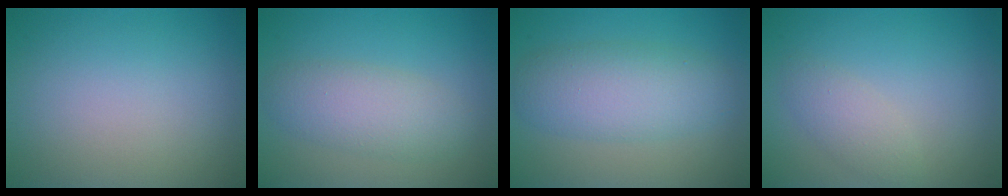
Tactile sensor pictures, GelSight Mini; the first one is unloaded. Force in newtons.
{"total": 3.9, "press": 3.9, "slide": 0.1}
{"total": 5.4, "press": 5.4, "slide": 0.0}
{"total": 1.9, "press": 1.9, "slide": 0.0}